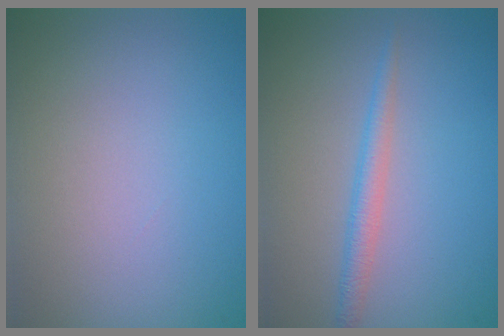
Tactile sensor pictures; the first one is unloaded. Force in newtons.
{"total": 1.8, "press": 1.8, "slide": 0.0}